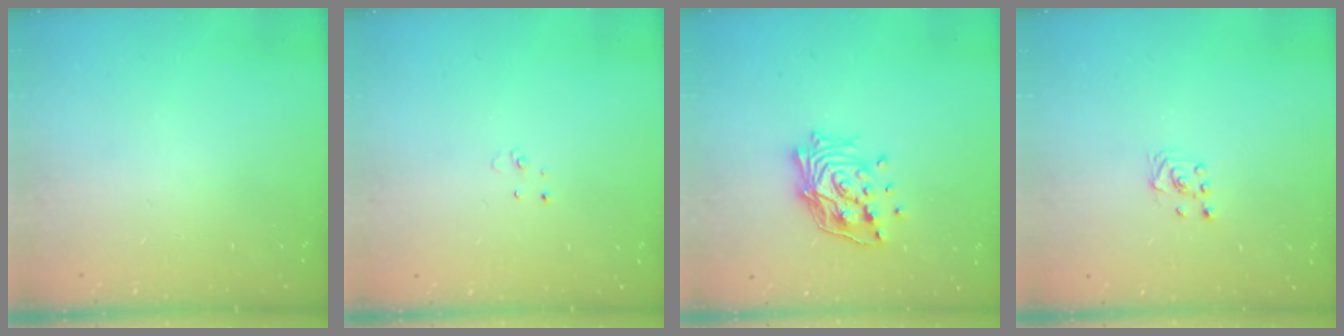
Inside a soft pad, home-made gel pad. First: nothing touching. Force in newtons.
{"total": 2.5, "press": 2.5, "slide": 0.2}
{"total": 15.1, "press": 14.9, "slide": 1.9}
{"total": 2.3, "press": 2.2, "slide": 0.7}